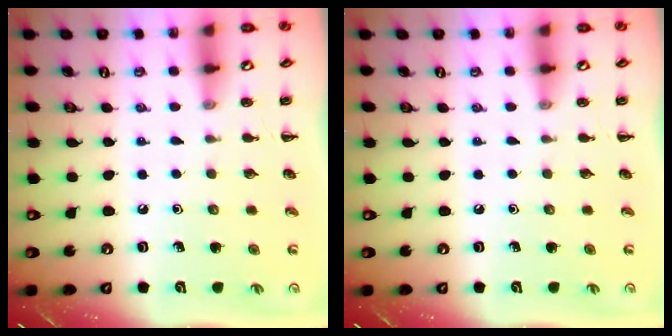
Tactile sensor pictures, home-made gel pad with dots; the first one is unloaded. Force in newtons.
{"total": 0.0}